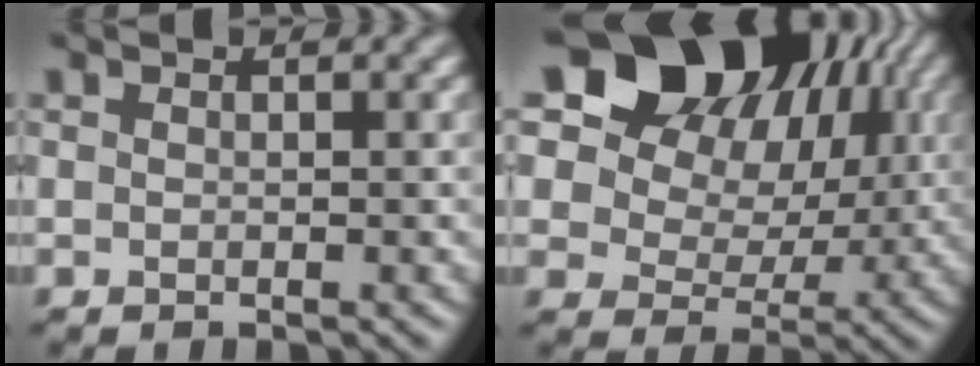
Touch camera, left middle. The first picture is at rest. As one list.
[{"total": 19.0, "force": [9.1, 13.9, 9.2], "torque": [-0.183, 0.076, 0.140]}]